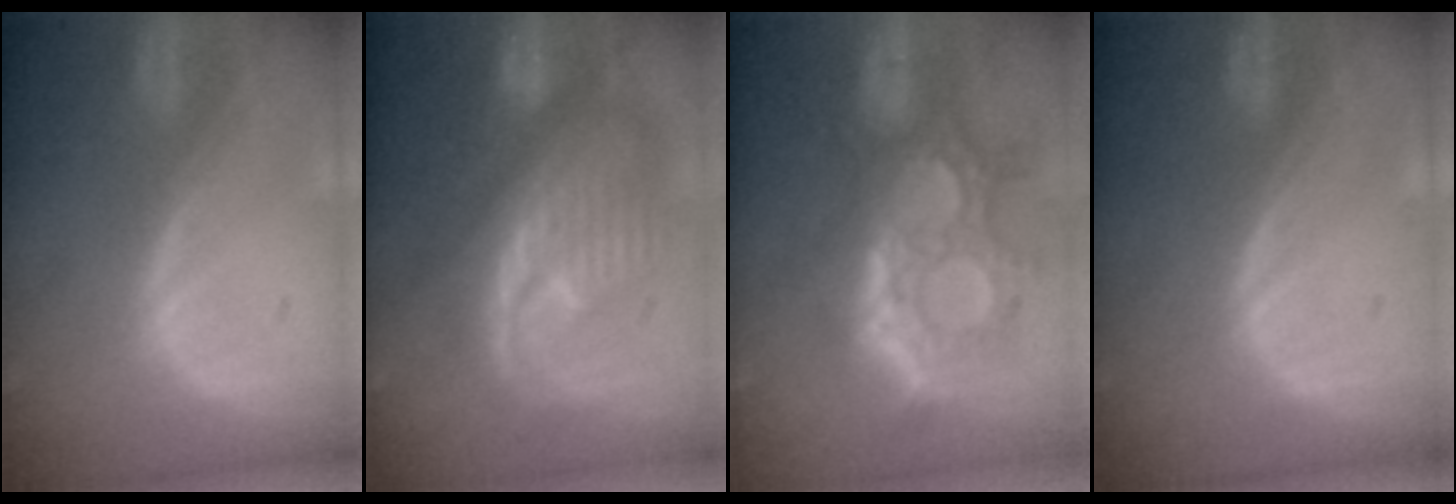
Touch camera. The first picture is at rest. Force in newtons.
{"total": 12.4, "press": 12.3, "slide": 1.3}
{"total": 11.9, "press": 10.7, "slide": 5.3}
{"total": 0.0}